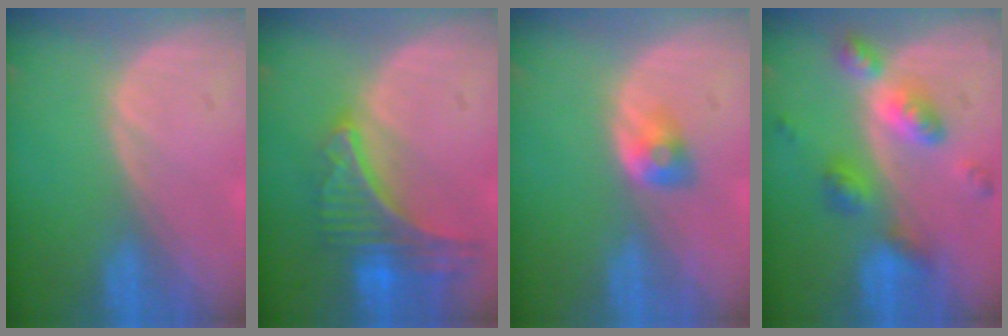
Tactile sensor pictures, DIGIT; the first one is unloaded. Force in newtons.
{"total": 8.9, "press": 7.8, "slide": 4.2}
{"total": 2.7, "press": 2.4, "slide": 1.2}
{"total": 7.2, "press": 7.2, "slide": 0.4}